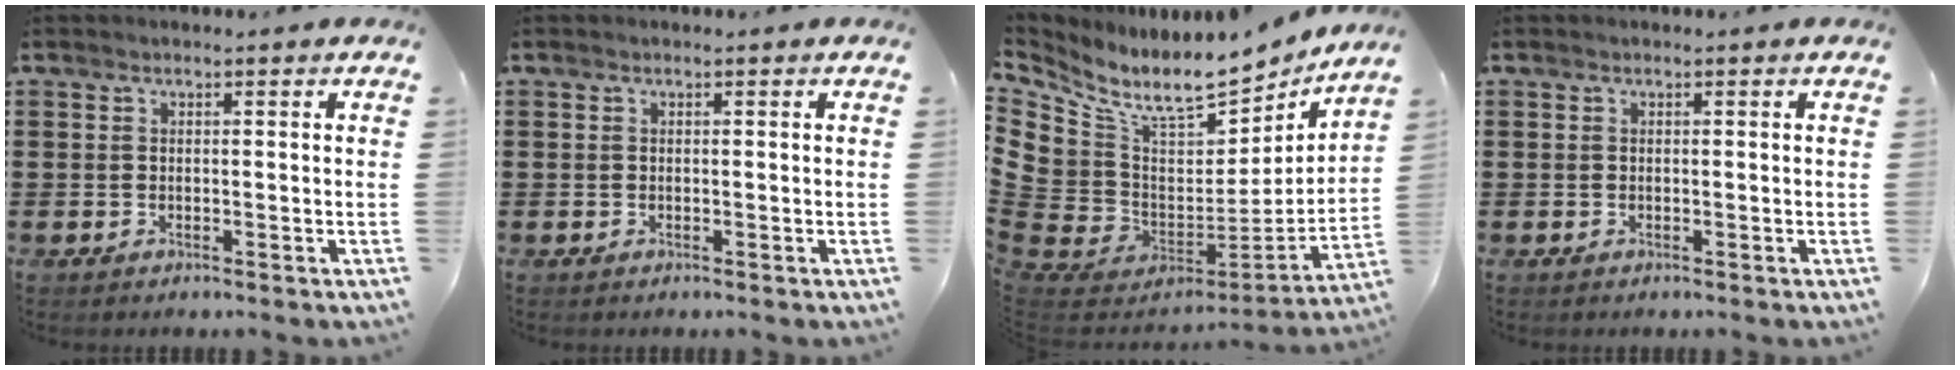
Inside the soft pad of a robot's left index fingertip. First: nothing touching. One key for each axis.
{"total": 0.0}
{"total": 9.5, "fx": 7.5, "fy": 5.0, "fz": 3.0, "tx": -0.112, "ty": -0.064, "tz": 0.133}
{"total": 0.0}